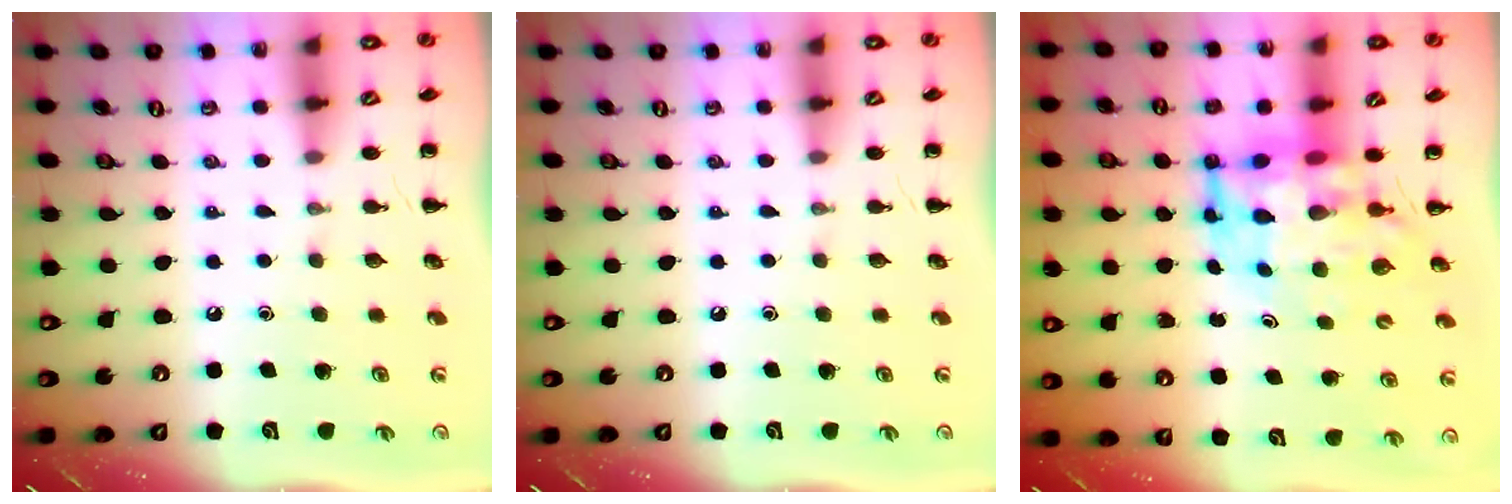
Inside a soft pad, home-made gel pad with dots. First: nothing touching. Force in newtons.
{"total": 0.0}
{"total": 8.4, "press": 7.9, "slide": 2.6}